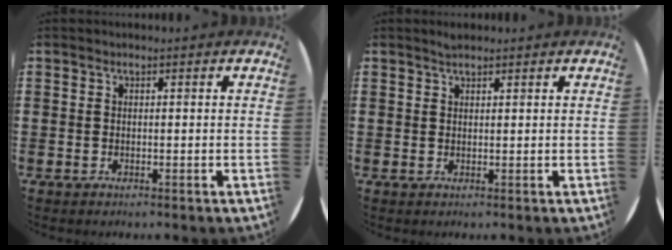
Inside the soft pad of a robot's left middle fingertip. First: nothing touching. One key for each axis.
{"total": 1.1, "fx": 1.1, "fy": 0.1, "fz": 0.2, "tx": -0.004, "ty": 0.001, "tz": 0.020}